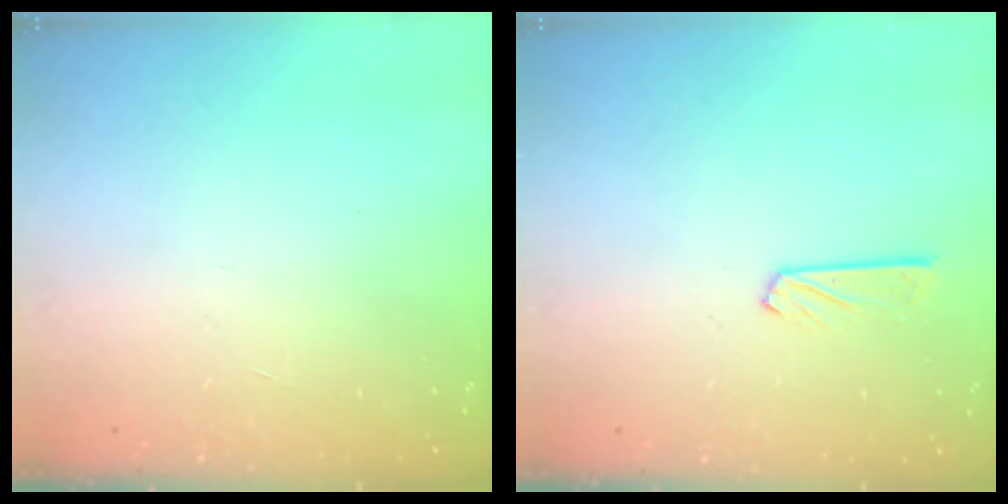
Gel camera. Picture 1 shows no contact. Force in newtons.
{"total": 3.9, "press": 3.9, "slide": 0.3}